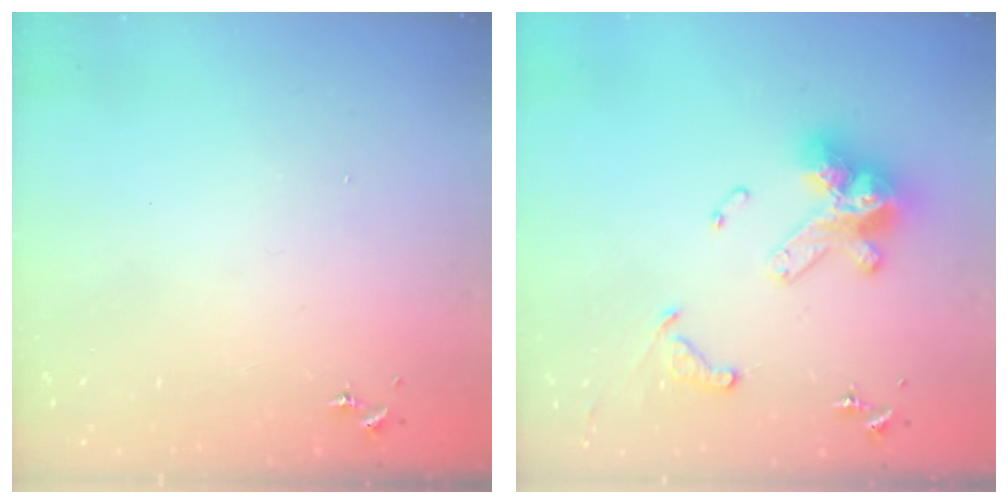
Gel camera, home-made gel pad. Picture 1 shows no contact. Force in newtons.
{"total": 16.0, "press": 15.9, "slide": 1.7}